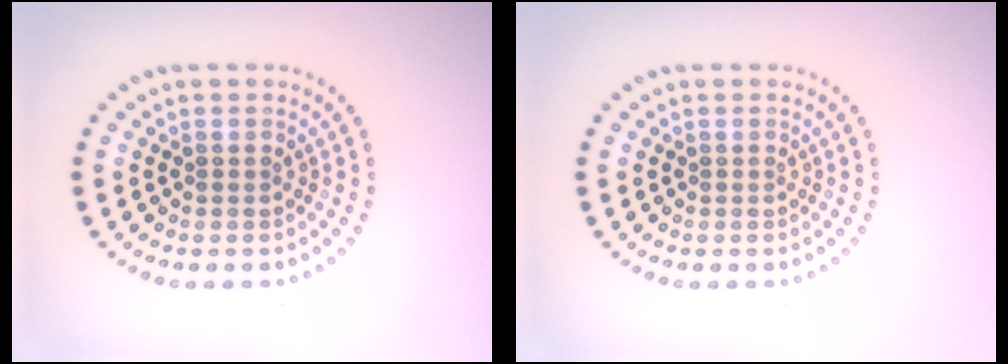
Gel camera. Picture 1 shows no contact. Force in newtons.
{"total": 0.0}